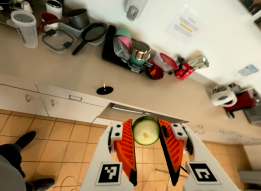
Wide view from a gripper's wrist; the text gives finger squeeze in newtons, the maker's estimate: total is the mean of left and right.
{"total": 9.9, "left": 10.1, "right": 9.7}